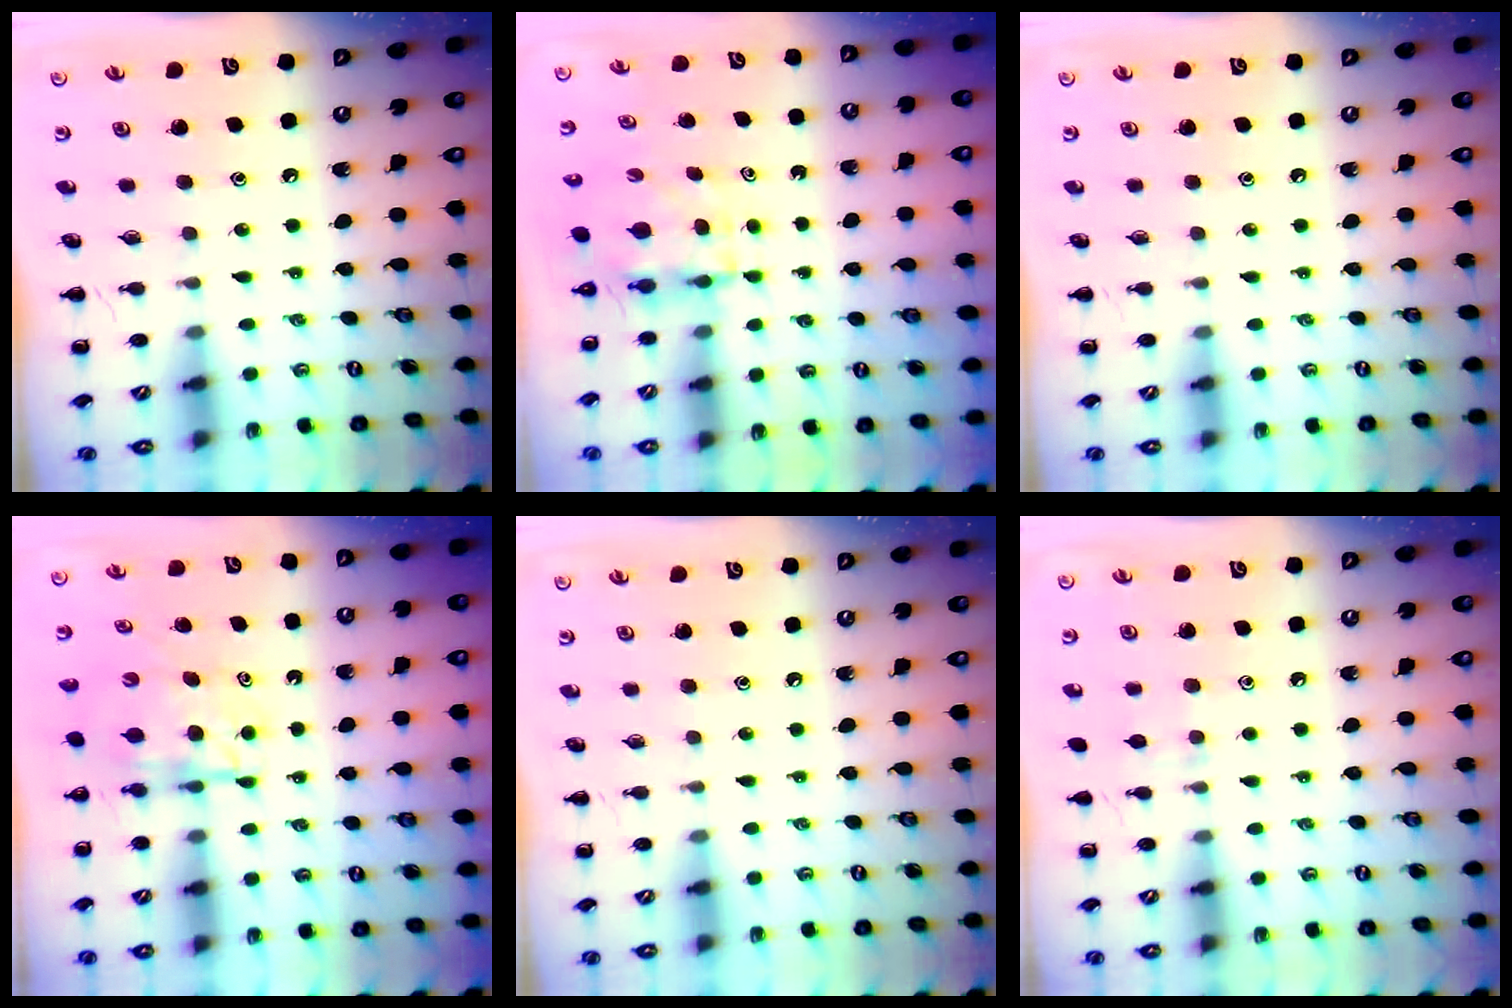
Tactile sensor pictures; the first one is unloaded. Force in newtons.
{"total": 3.9, "press": 3.9, "slide": 0.3}
{"total": 0.0}
{"total": 5.0, "press": 5.0, "slide": 0.1}
{"total": 0.0}
{"total": 6.2, "press": 5.8, "slide": 2.2}